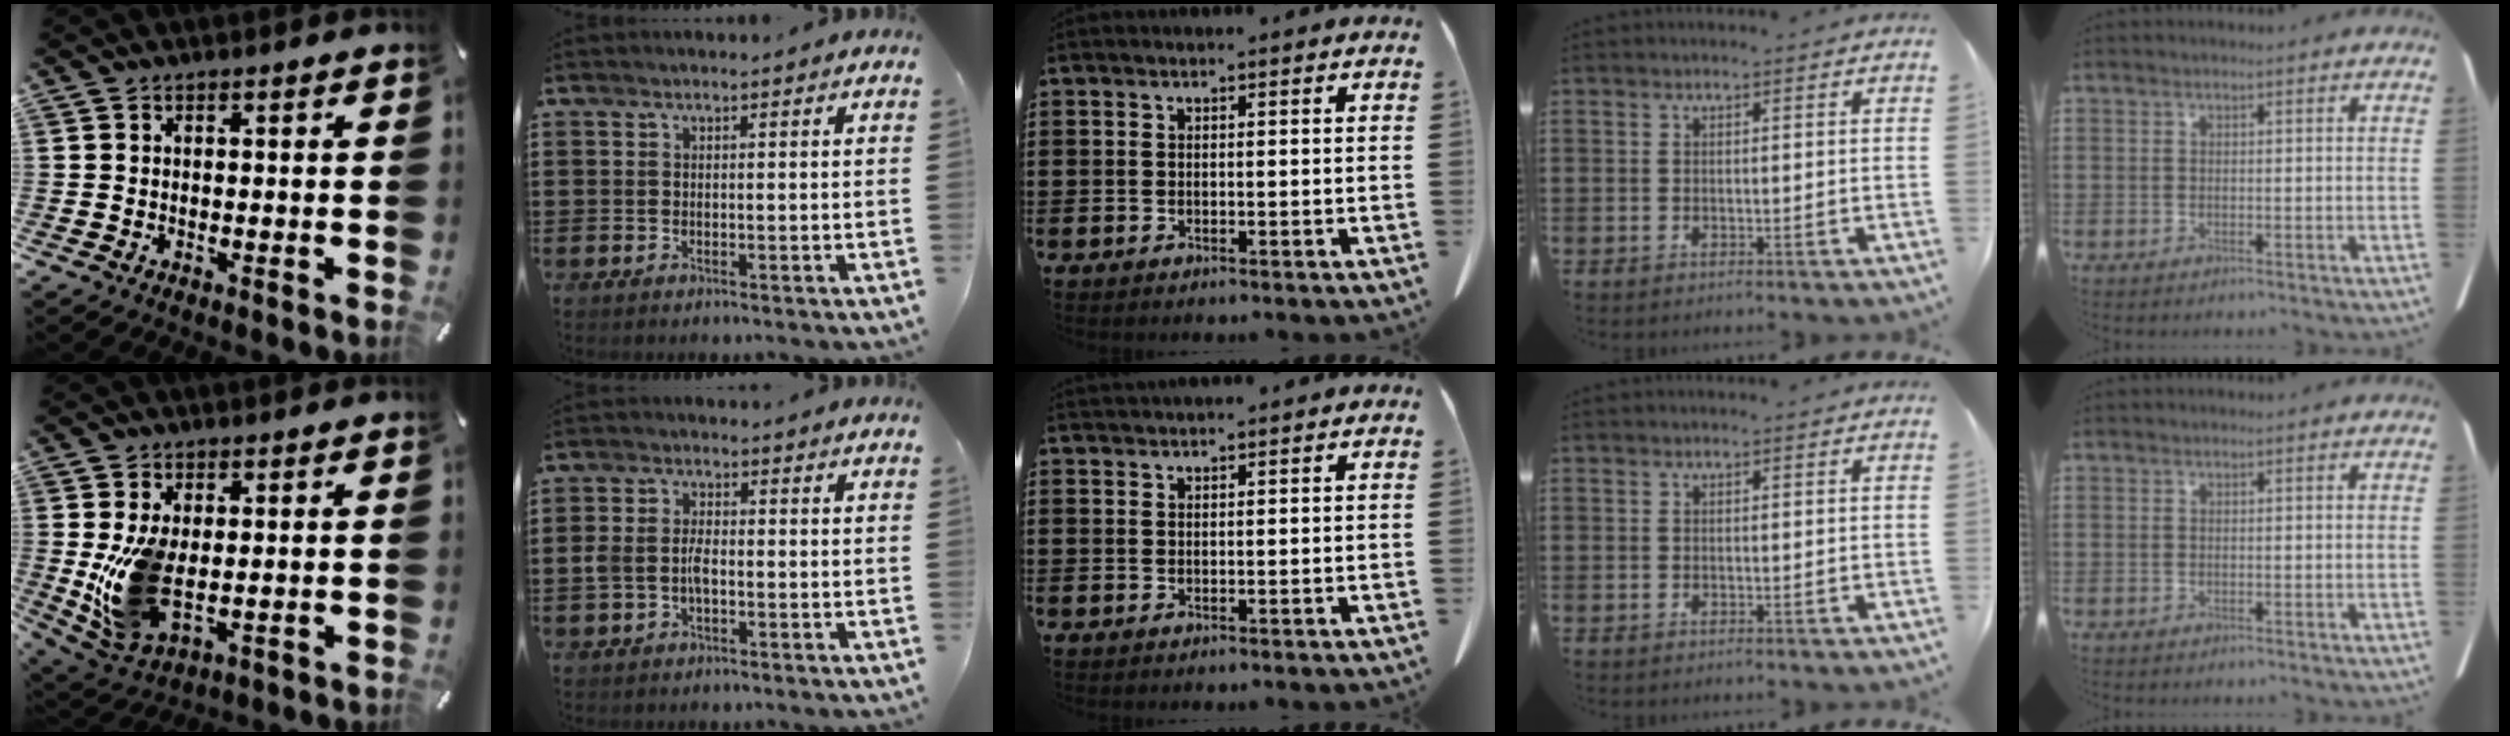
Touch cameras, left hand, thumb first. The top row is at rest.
{"thumb": {"total": 12.4, "force": [-0.1, 7.1, 10.2], "torque": [-0.214, -0.025, 0.004]}, "index": {"total": 3.8, "force": [-0.7, 2.1, 3.1], "torque": [-0.079, -0.003, -0.019]}, "middle": {"total": 1.5, "force": [1.5, -0.1, 0.2], "torque": [-0.007, 0.000, 0.029]}}